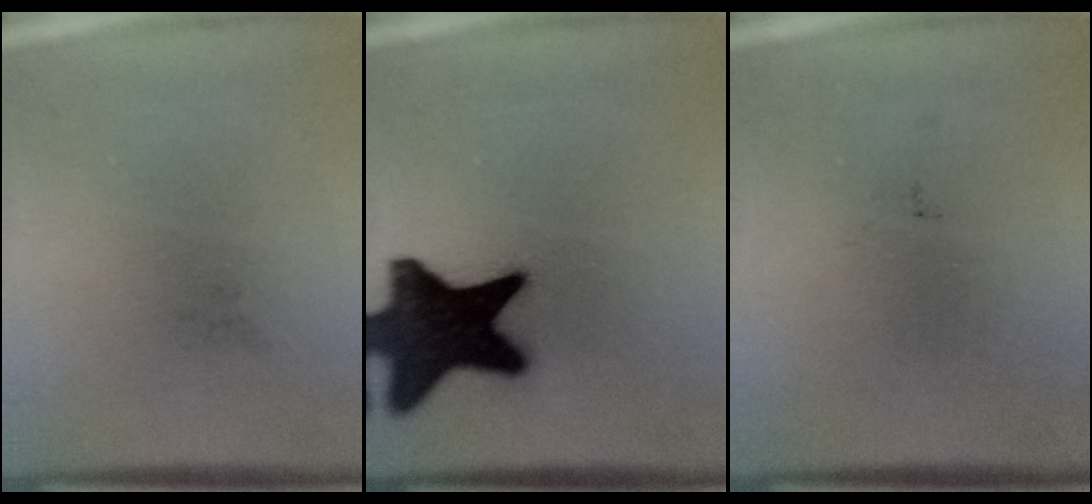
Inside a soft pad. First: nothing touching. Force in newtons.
{"total": 19.4}
{"total": 0.0}